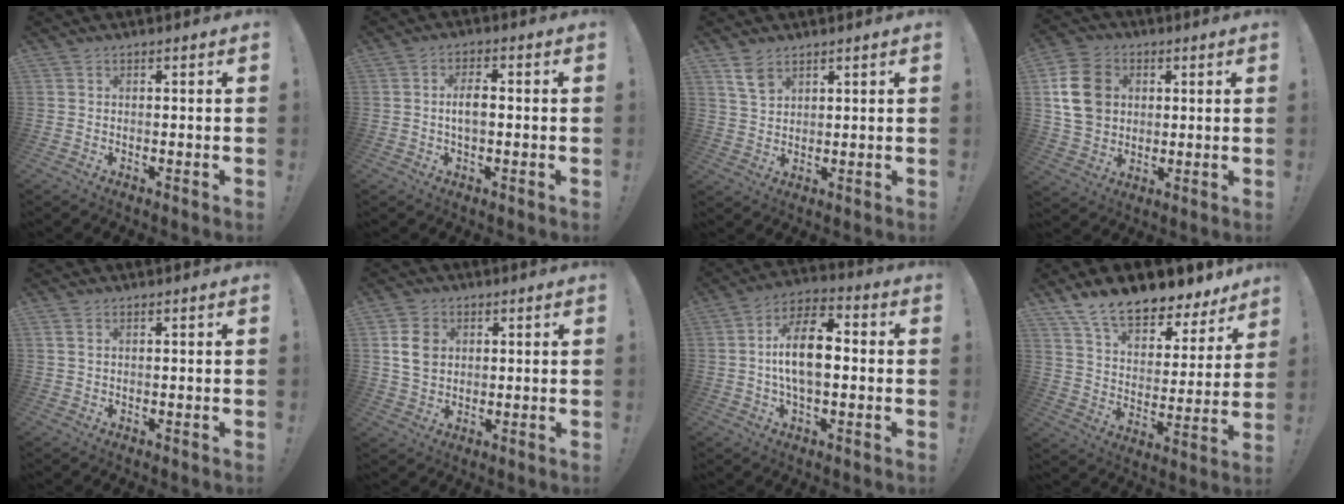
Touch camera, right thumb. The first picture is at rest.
{"total": 5.0, "force": [-0.3, 2.1, 4.5], "torque": [-0.072, 0.003, -0.011]}
{"total": 5.6, "force": [3.6, 3.2, 2.7], "torque": [-0.042, -0.018, 0.068]}
{"total": 14.5, "force": [3.1, 11.8, 7.9], "torque": [-0.136, -0.001, 0.065]}
{"total": 1.1, "force": [0.5, 0.4, 0.8], "torque": [-0.023, 0.003, 0.011]}
{"total": 7.5, "force": [1.7, 6.2, 3.9], "torque": [-0.066, 0.005, 0.035]}
{"total": 13.6, "force": [-0.3, 7.0, 11.6], "torque": [-0.203, 0.009, -0.008]}
{"total": 14.2, "force": [11.8, 5.3, 5.9], "torque": [-0.105, -0.093, 0.210]}